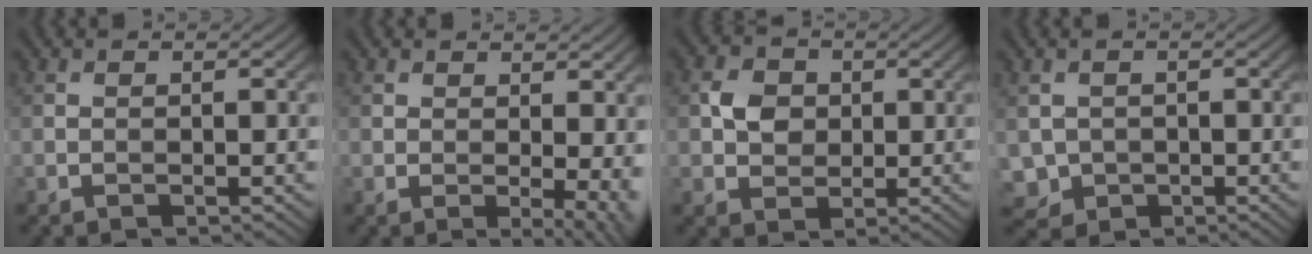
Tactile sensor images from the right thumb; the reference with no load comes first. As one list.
[{"total": 5.4, "force": [0.7, 2.3, 4.9], "torque": [-0.065, -0.004, 0.014]}, {"total": 3.6, "force": [0.5, 3.2, 1.6], "torque": [-0.035, 0.004, 0.003]}, {"total": 3.0, "force": [0.1, 2.8, 0.9], "torque": [-0.034, -0.014, 0.002]}]